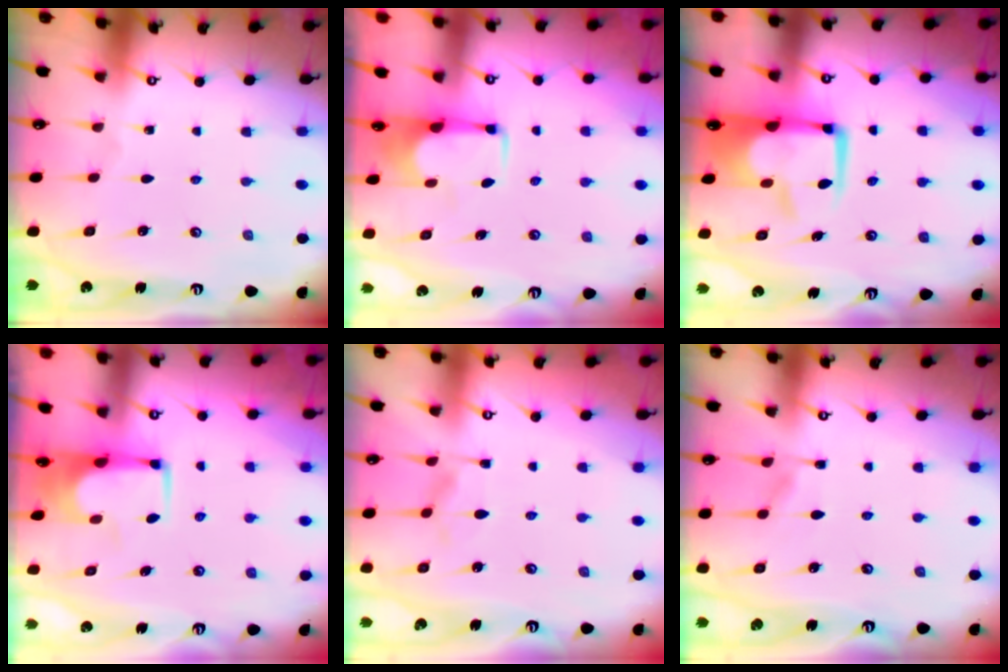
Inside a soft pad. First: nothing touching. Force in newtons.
{"total": 1.8, "press": 1.6, "slide": 0.7}
{"total": 10.1, "press": 9.9, "slide": 2.0}
{"total": 1.5, "press": 1.5, "slide": 0.1}
{"total": 1.2, "press": 0.8, "slide": 0.9}
{"total": 6.1, "press": 6.0, "slide": 0.8}